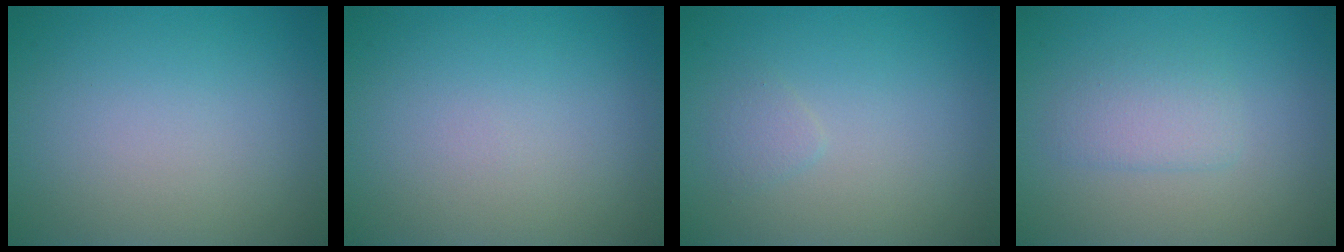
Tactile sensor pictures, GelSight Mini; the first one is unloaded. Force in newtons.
{"total": 0.0}
{"total": 0.8, "press": 0.8, "slide": 0.0}
{"total": 1.8, "press": 1.8, "slide": 0.1}